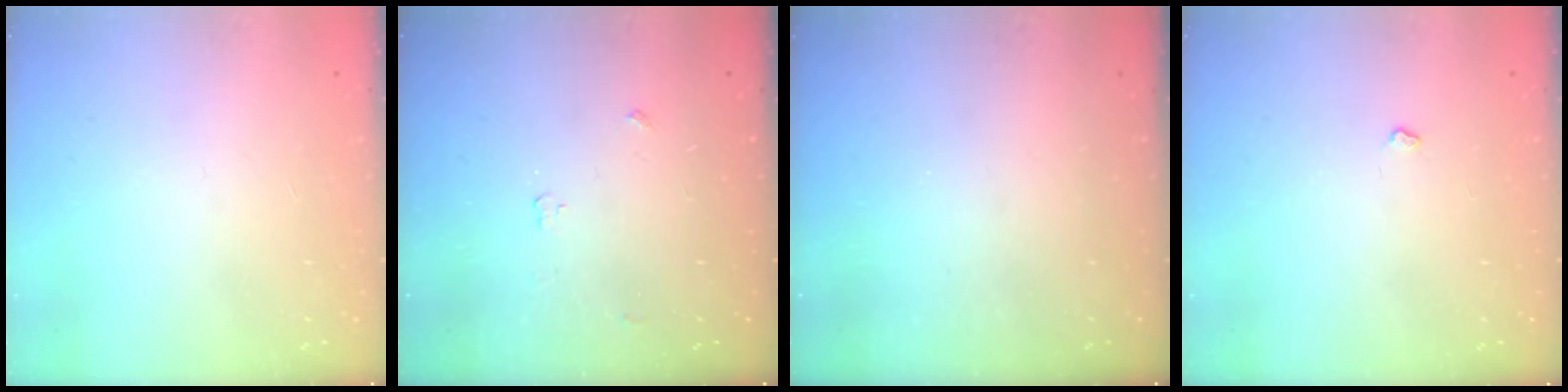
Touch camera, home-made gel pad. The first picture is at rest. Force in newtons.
{"total": 2.8, "press": 2.8, "slide": 0.5}
{"total": 0.0}
{"total": 2.9, "press": 2.9, "slide": 0.5}